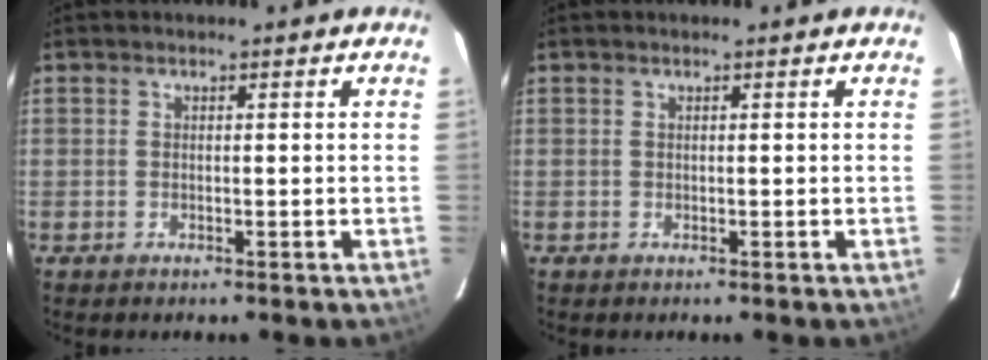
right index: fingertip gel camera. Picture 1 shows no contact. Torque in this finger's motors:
{"motor_torque": [0.00, 0.00, 0.00, 0.00]}